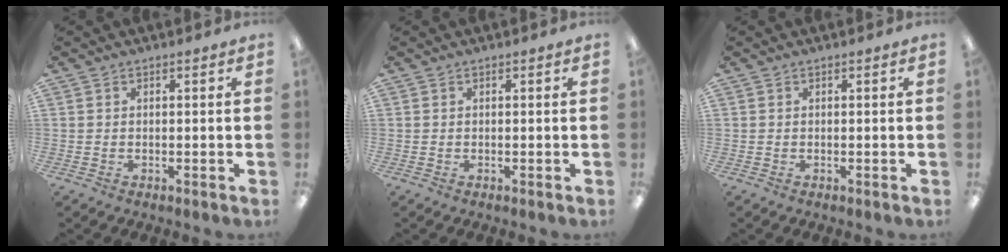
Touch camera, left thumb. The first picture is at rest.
{"total": 0.0}
{"total": 0.0}